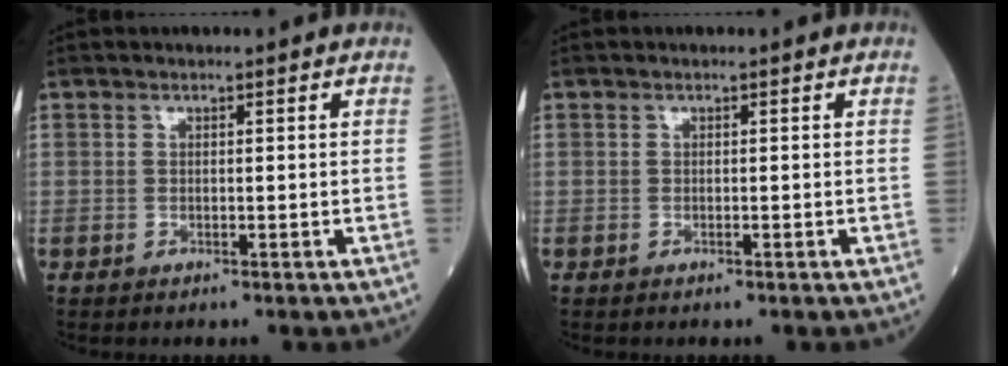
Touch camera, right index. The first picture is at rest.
{"total": 0.0}